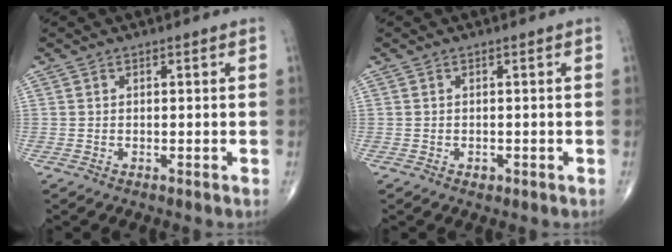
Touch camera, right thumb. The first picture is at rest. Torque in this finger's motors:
{"motor_torque": [0.37, 0.07, 0.15, -0.15, -0.01]}